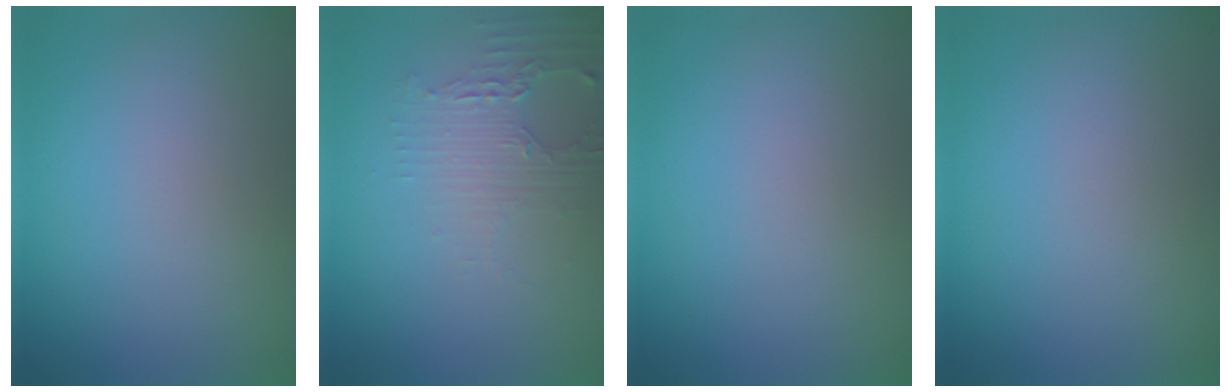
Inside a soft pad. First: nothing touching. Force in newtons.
{"total": 2.2, "press": 2.1, "slide": 0.6}
{"total": 0.0}
{"total": 0.0}